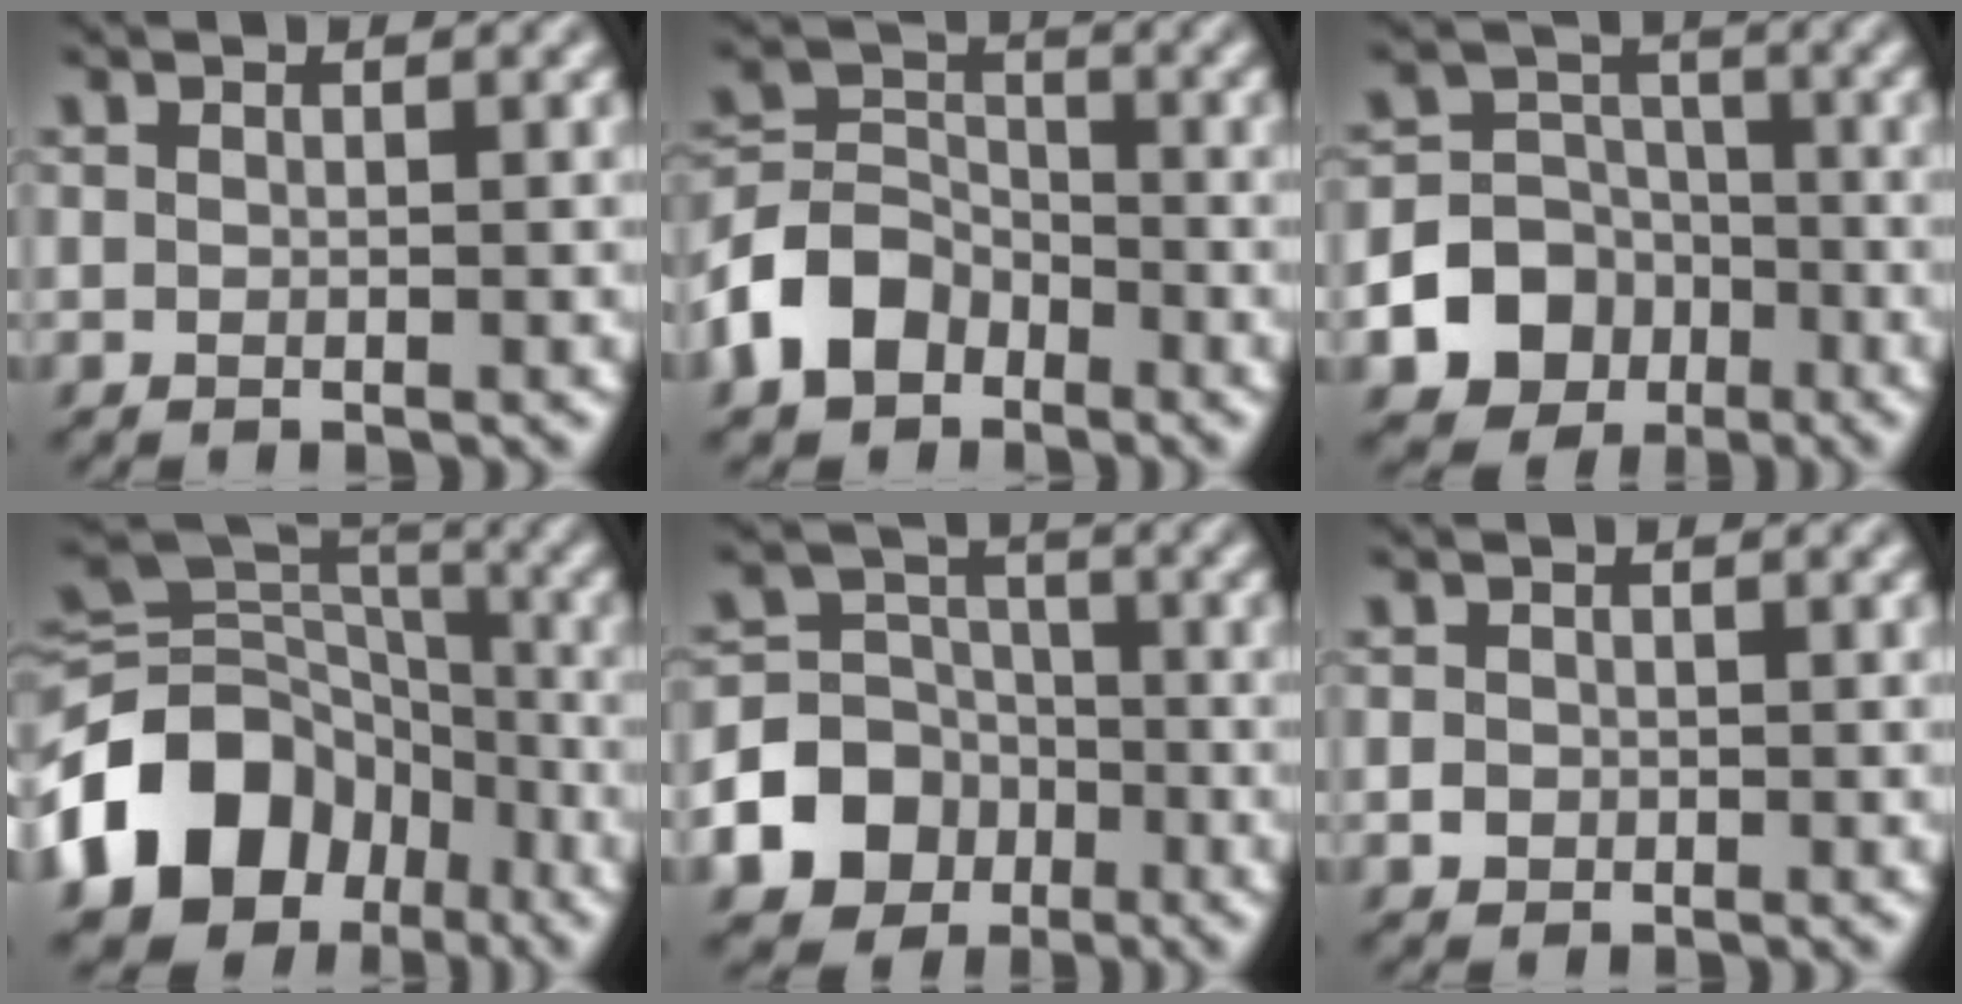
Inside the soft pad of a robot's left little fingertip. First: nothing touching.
{"total": 5.4, "force": [-3.1, 3.8, 2.2], "torque": [-0.045, 0.006, -0.074]}
{"total": 9.1, "force": [-4.1, 7.8, 2.3], "torque": [-0.028, -0.014, -0.096]}
{"total": 12.6, "force": [-5.3, 9.7, 6.0], "torque": [-0.132, 0.008, -0.107]}
{"total": 10.0, "force": [-4.5, 8.5, 2.5], "torque": [-0.046, -0.015, -0.098]}
{"total": 0.9, "force": [-0.4, 0.8, 0.2], "torque": [0.002, -0.003, -0.007]}